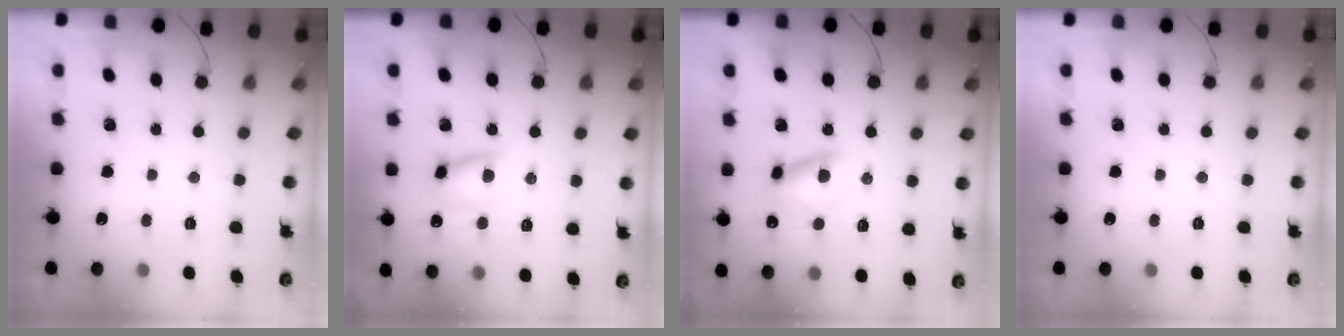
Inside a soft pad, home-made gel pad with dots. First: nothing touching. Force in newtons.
{"total": 8.8, "press": 8.7, "slide": 1.1}
{"total": 9.8, "press": 9.6, "slide": 1.7}
{"total": 0.0}